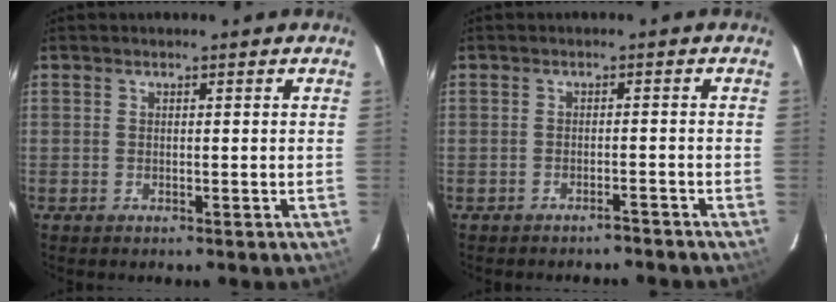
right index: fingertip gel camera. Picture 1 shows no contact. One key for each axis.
{"total": 2.3, "fx": -2.2, "fy": 0.2, "fz": 0.4, "tx": -0.015, "ty": 0.004, "tz": -0.025}